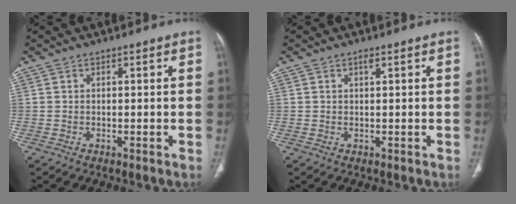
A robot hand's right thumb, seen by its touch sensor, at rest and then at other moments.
{"total": 1.1, "force": [0.6, 0.4, 0.9], "torque": [-0.015, 0.000, 0.011]}